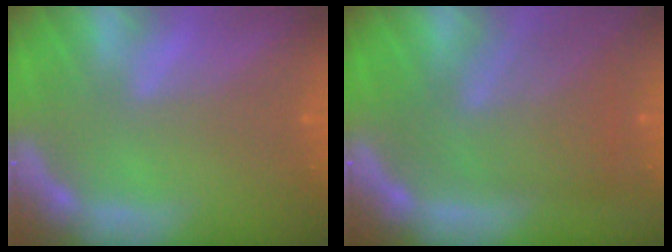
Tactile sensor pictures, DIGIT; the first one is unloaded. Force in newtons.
{"total": 8.1}